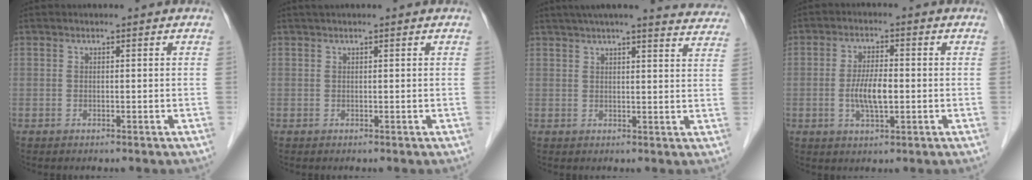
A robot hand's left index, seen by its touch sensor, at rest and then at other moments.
{"total": 1.3, "force": [1.1, 0.1, 0.7], "torque": [-0.010, 0.021, 0.019]}
{"total": 20.4, "force": [18.8, 1.9, 7.7], "torque": [-0.107, -0.013, 0.220]}
{"total": 5.5, "force": [-1.0, 1.5, 5.2], "torque": [-0.107, -0.004, -0.017]}